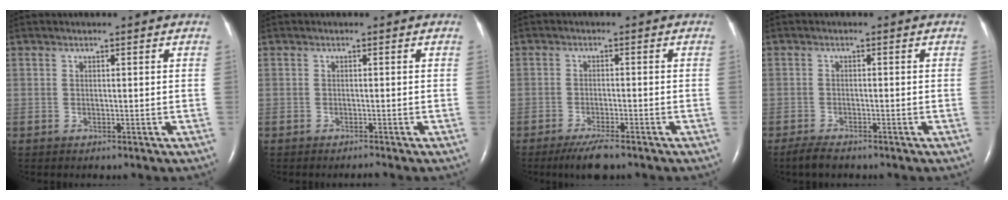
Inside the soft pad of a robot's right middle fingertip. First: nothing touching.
{"total": 0.6, "force": [-0.6, -0.1, 0.1], "torque": [-0.008, -0.003, -0.008]}
{"total": 4.5, "force": [-3.4, 0.6, 2.9], "torque": [-0.058, -0.010, -0.056]}
{"total": 2.8, "force": [-2.3, 0.7, 1.4], "torque": [-0.033, -0.007, -0.038]}